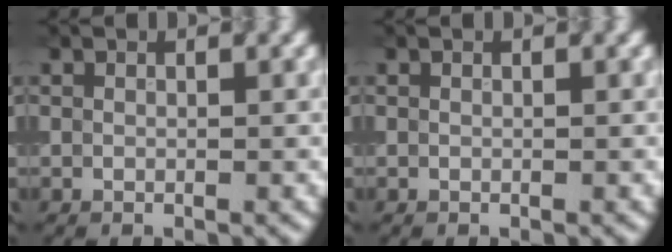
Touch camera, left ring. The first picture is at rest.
{"total": 0.0}